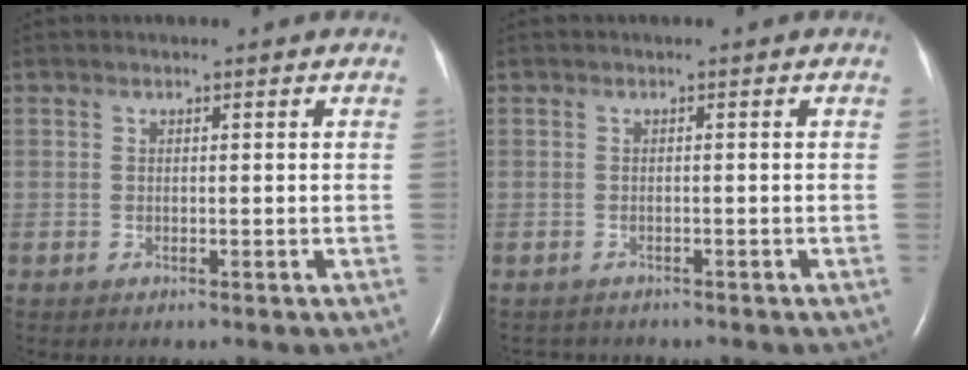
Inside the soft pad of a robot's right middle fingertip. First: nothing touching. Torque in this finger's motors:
{"motor_torque": [-0.48, 0.06, -0.03, -0.01]}